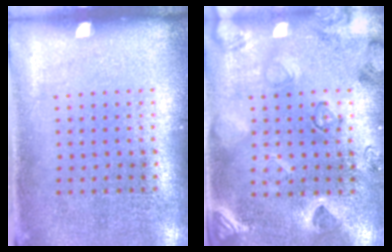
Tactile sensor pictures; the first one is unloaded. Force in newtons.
{"total": 2.3, "press": 2.1, "slide": 1.0}